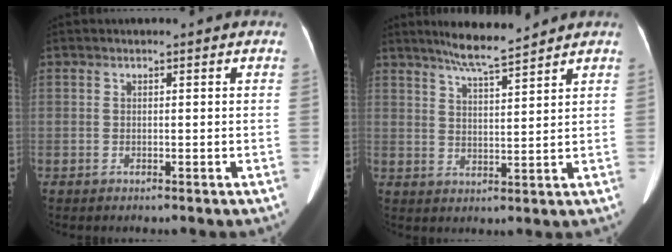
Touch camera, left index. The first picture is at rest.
{"total": 4.5, "force": [4.1, -0.6, 1.8], "torque": [-0.039, -0.002, 0.076]}